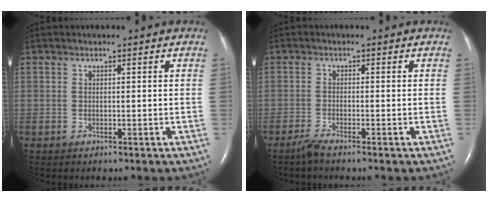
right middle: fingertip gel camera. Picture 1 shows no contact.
{"total": 1.9, "force": [-1.7, -0.2, 1.0], "torque": [-0.035, -0.007, -0.037]}